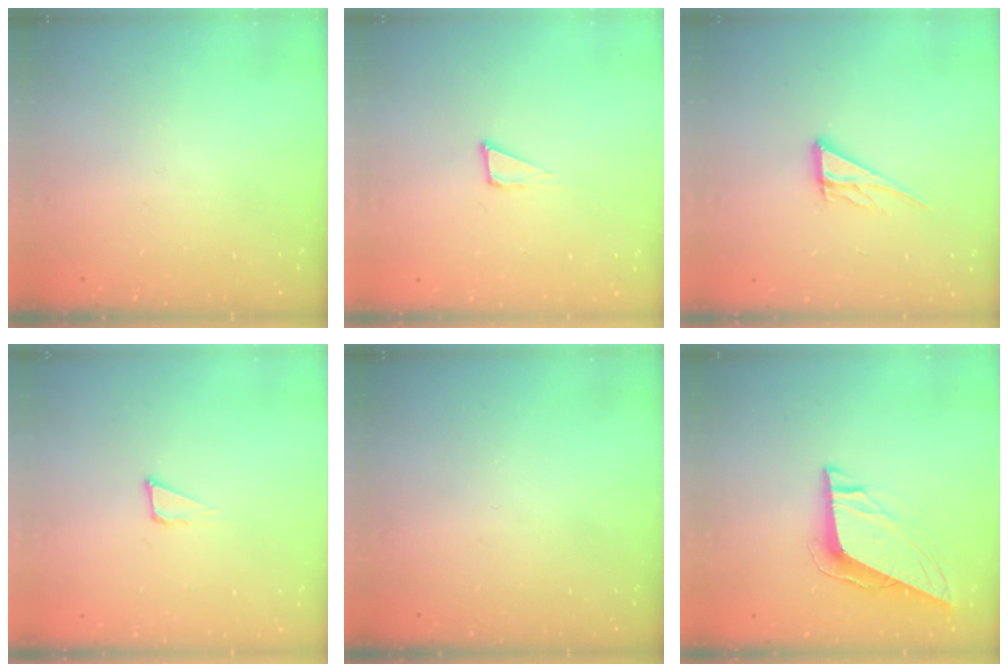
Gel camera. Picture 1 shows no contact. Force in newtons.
{"total": 4.0, "press": 3.9, "slide": 0.8}
{"total": 9.3, "press": 9.2, "slide": 0.9}
{"total": 3.1, "press": 3.0, "slide": 0.9}
{"total": 0.0}
{"total": 8.9, "press": 8.8, "slide": 1.2}